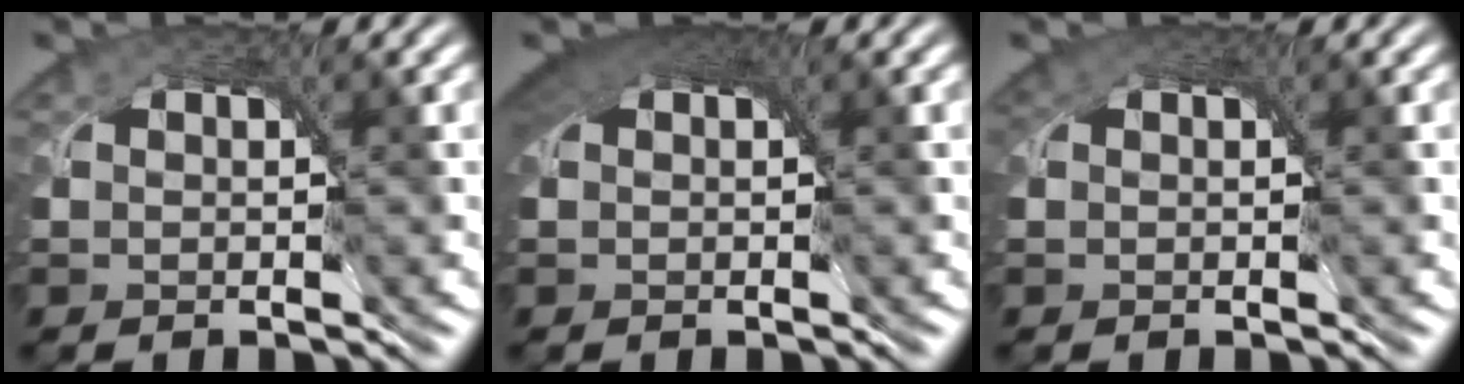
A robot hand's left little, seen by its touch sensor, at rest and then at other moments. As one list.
[{"total": 4.8, "force": [2.5, 2.4, 3.3], "torque": [-0.060, 0.013, 0.030]}, {"total": 1.6, "force": [0.7, 1.2, 0.9], "torque": [-0.024, 0.002, 0.007]}]